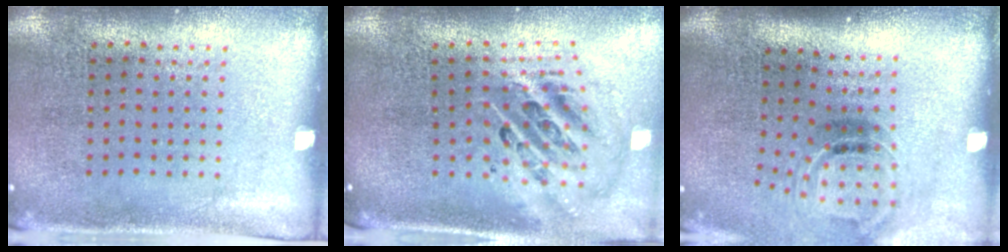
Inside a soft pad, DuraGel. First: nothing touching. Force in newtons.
{"total": 2.7, "press": 1.9, "slide": 1.9}
{"total": 1.5, "press": 1.0, "slide": 1.1}